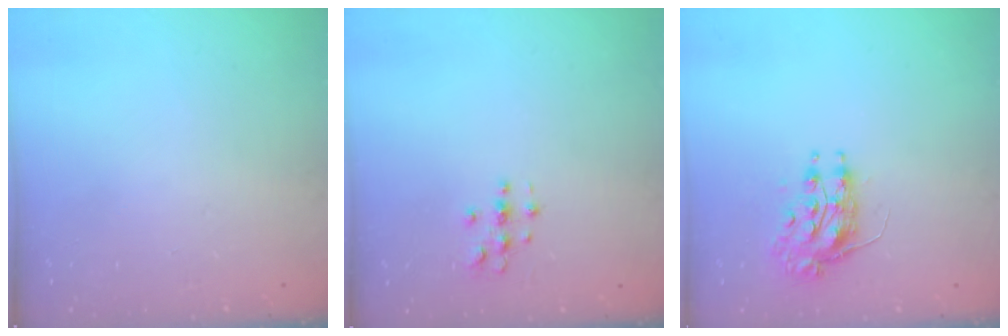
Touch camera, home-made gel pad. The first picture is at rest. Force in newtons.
{"total": 2.8, "press": 2.8, "slide": 0.3}
{"total": 8.3, "press": 8.3, "slide": 0.2}